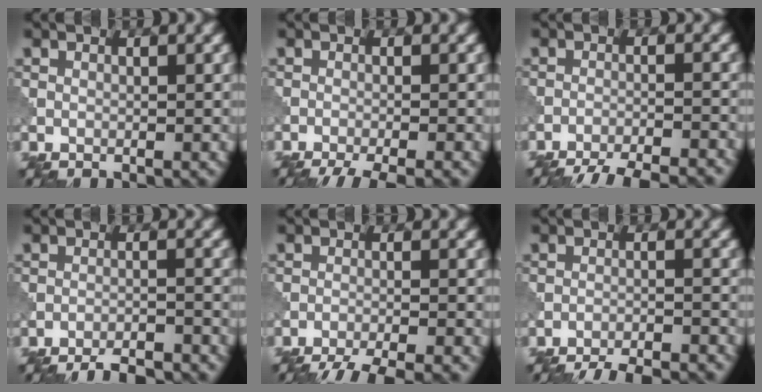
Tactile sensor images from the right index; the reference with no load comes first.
{"total": 4.7, "force": [-3.6, 0.7, 2.9], "torque": [-0.040, -0.009, -0.064]}
{"total": 9.7, "force": [-9.1, 1.7, 2.9], "torque": [-0.036, -0.006, -0.129]}
{"total": 7.8, "force": [-7.3, 1.4, 2.2], "torque": [-0.024, 0.007, -0.099]}
{"total": 8.0, "force": [-7.2, 1.3, 3.1], "torque": [-0.044, -0.010, -0.108]}
{"total": 9.6, "force": [-9.1, 1.8, 2.3], "torque": [-0.024, 0.003, -0.123]}